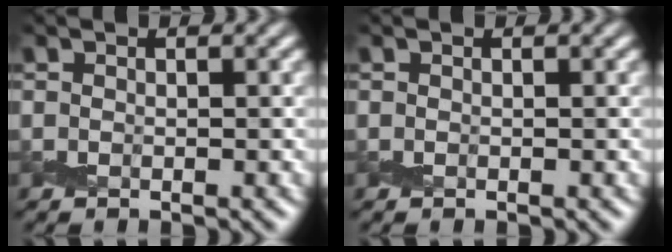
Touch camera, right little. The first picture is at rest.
{"total": 0.0}